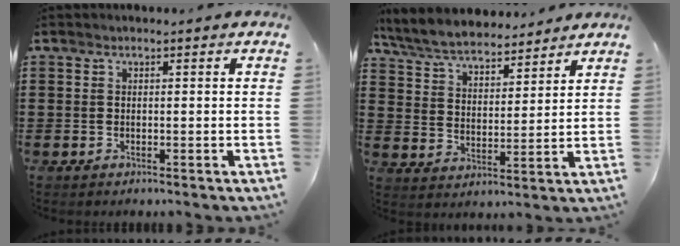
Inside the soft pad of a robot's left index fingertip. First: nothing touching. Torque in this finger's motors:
{"motor_torque": [1.03, -1.11, 0.33, 0.15]}